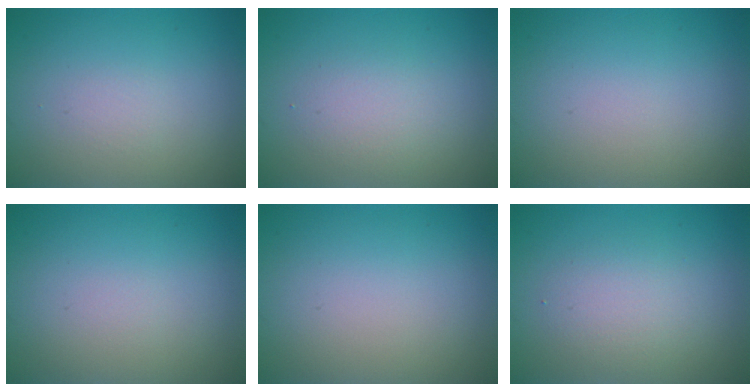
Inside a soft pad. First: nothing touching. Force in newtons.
{"total": 2.0, "press": 2.0, "slide": 0.2}
{"total": 0.0}
{"total": 0.0}
{"total": 0.0}
{"total": 2.5, "press": 2.5, "slide": 0.1}